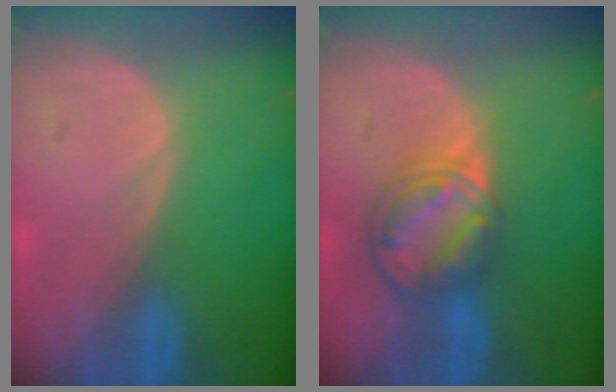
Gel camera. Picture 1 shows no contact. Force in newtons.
{"total": 8.2, "press": 7.1, "slide": 4.1}